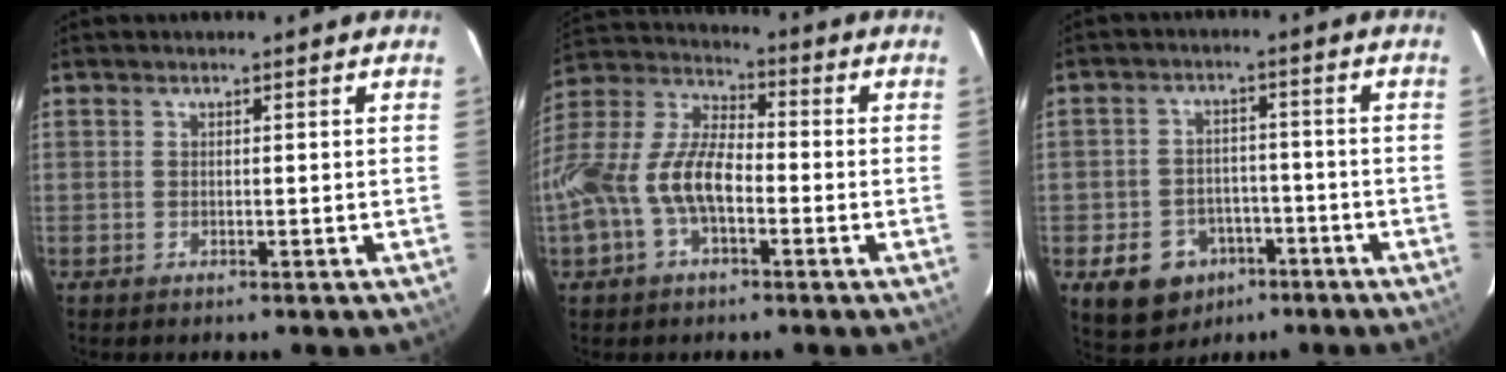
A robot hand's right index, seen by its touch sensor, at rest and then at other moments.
{"total": 15.2, "force": [-4.4, 7.6, 12.3], "torque": [-0.257, 0.009, -0.090]}
{"total": 11.0, "force": [-5.9, 8.4, 4.1], "torque": [-0.102, 0.019, -0.068]}